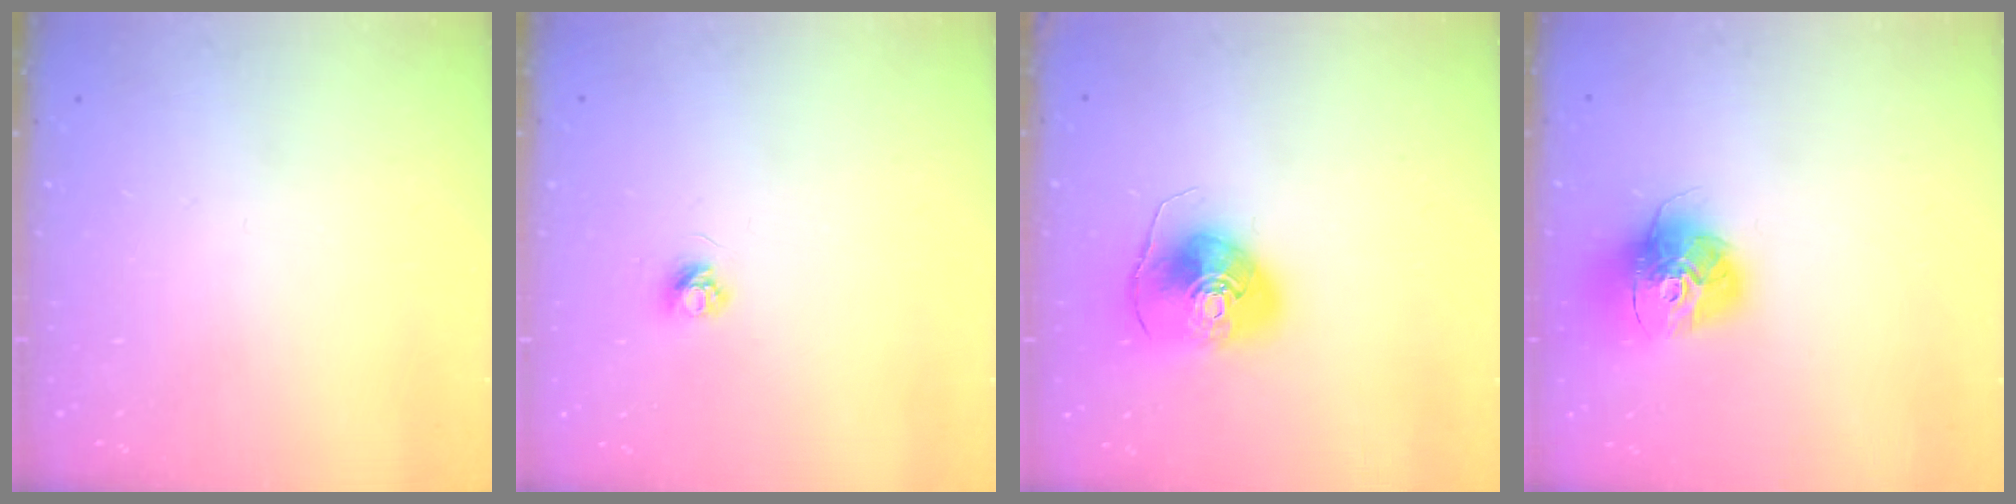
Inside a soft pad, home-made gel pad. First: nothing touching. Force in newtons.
{"total": 3.4, "press": 3.4, "slide": 0.4}
{"total": 10.3, "press": 10.2, "slide": 1.5}
{"total": 16.1, "press": 16.0, "slide": 1.5}